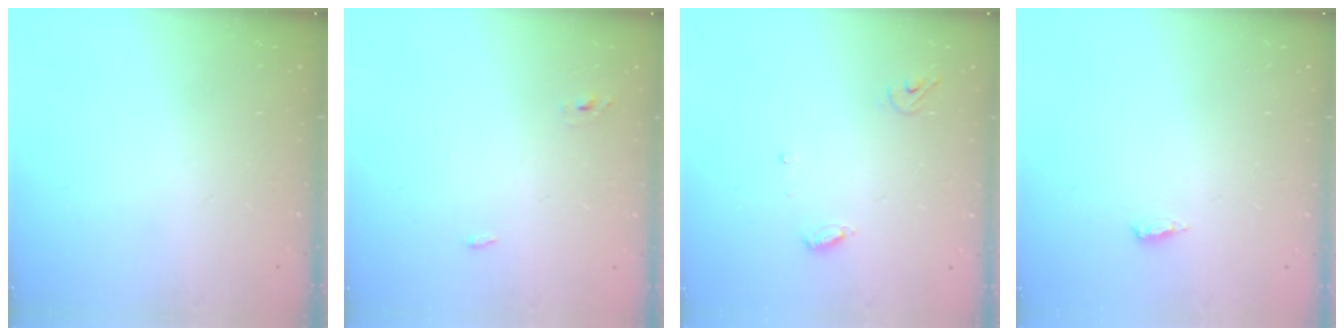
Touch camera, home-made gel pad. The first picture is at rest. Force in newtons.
{"total": 2.7, "press": 2.6, "slide": 0.8}
{"total": 5.0, "press": 5.0, "slide": 0.4}
{"total": 2.7, "press": 2.5, "slide": 1.0}